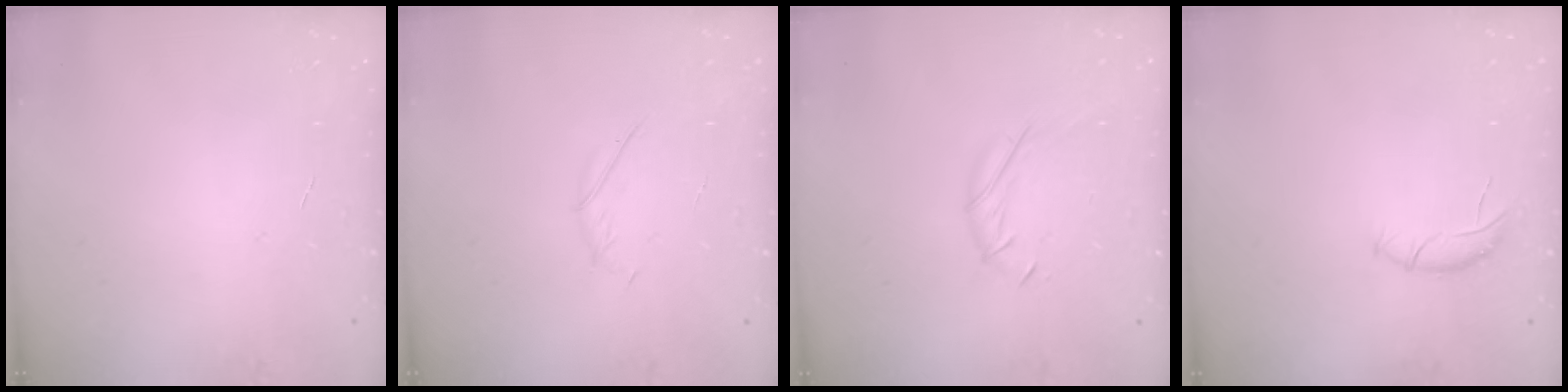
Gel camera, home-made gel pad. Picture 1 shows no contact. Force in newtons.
{"total": 2.0, "press": 2.0, "slide": 0.6}
{"total": 6.0, "press": 6.0, "slide": 0.4}
{"total": 6.8, "press": 6.7, "slide": 1.2}